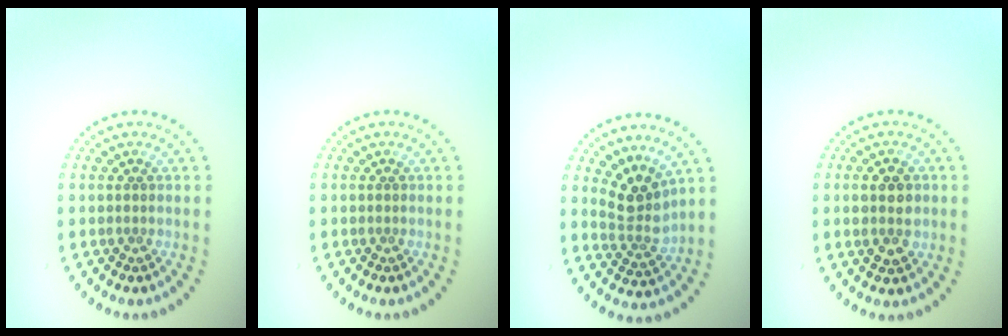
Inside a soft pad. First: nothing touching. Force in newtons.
{"total": 0.0}
{"total": 3.0, "press": 2.2, "slide": 2.1}
{"total": 2.7, "press": 2.7, "slide": 0.1}